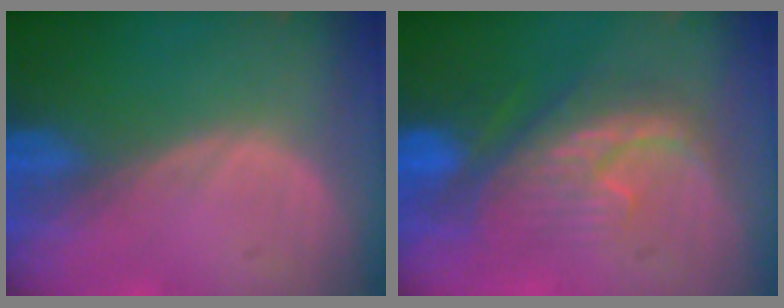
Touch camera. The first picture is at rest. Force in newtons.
{"total": 8.0, "press": 8.0, "slide": 1.0}